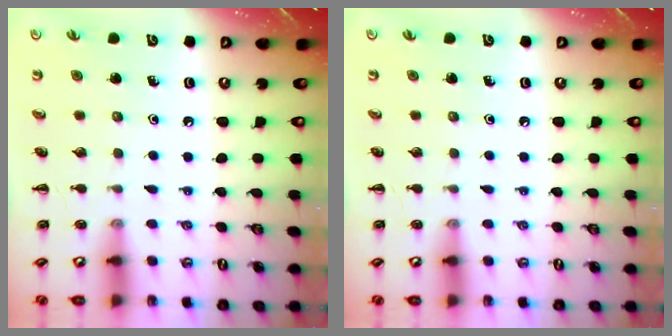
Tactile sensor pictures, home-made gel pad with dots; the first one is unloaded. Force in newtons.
{"total": 0.0}